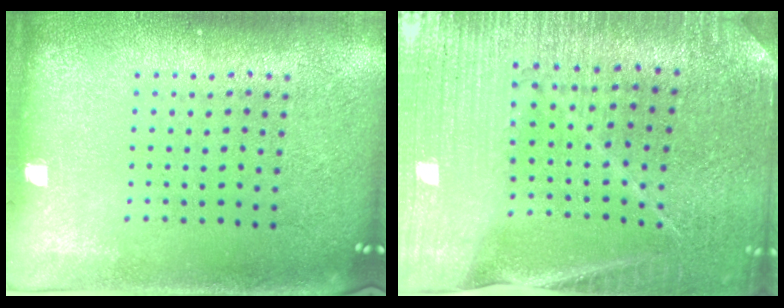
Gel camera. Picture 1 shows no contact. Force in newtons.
{"total": 3.0, "press": 3.0, "slide": 0.2}